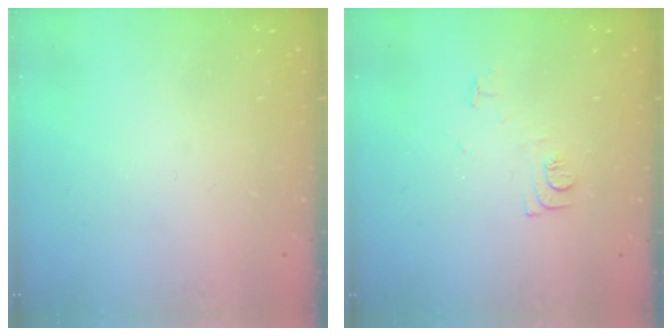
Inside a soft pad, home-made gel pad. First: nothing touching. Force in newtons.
{"total": 6.4, "press": 6.4, "slide": 0.7}